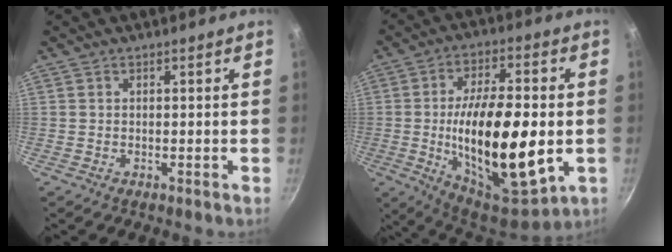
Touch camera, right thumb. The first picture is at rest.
{"total": 23.9, "force": [-2.6, 9.9, 21.6], "torque": [-0.352, 0.000, -0.033]}